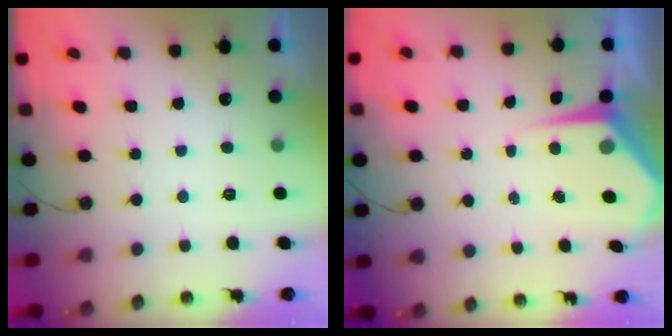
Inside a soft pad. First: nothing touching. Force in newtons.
{"total": 5.5, "press": 5.5, "slide": 0.4}